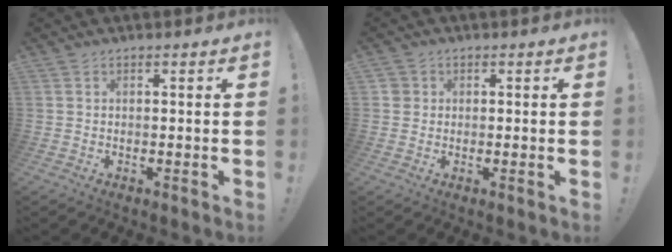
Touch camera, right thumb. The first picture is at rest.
{"total": 2.2, "force": [0.2, 2.1, 0.6], "torque": [-0.002, 0.002, 0.004]}